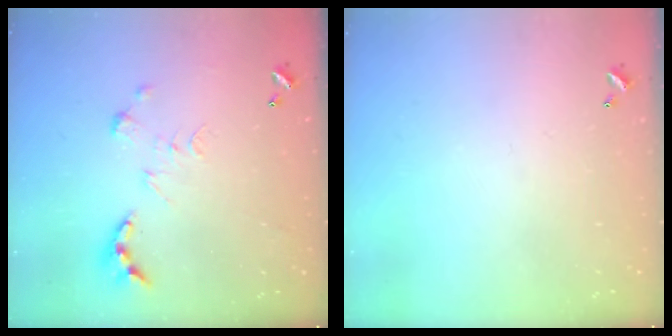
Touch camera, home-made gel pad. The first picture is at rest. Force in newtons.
{"total": 0.0}